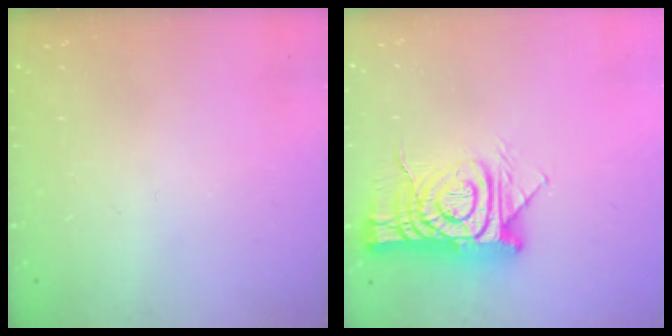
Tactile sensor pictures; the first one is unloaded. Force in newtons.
{"total": 15.9, "press": 15.9, "slide": 0.8}